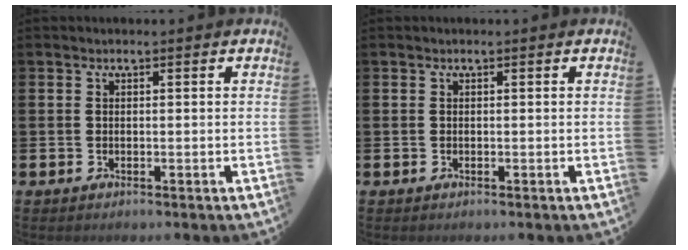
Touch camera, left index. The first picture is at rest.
{"total": 0.0}